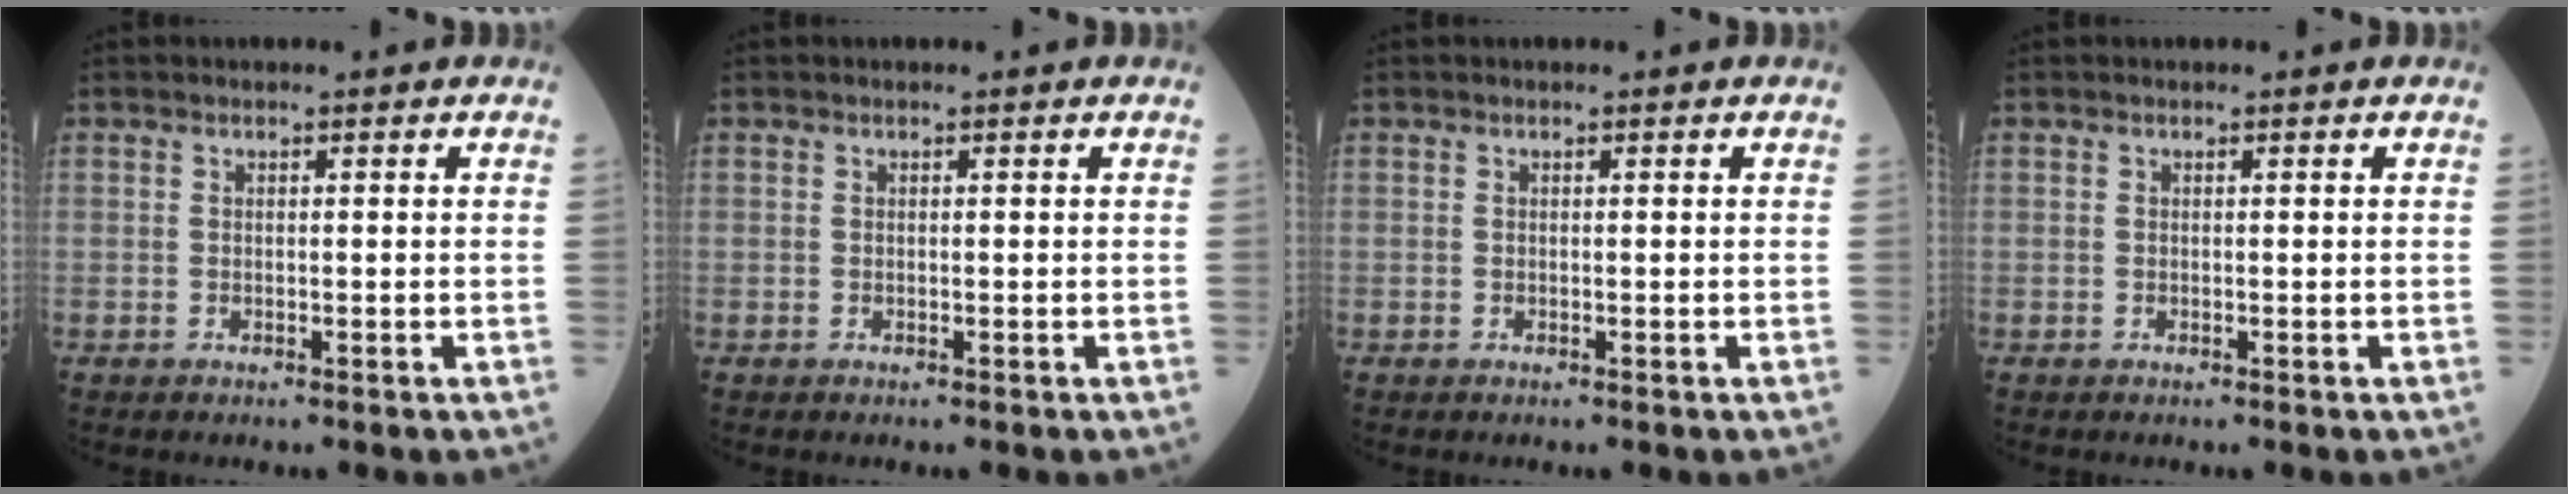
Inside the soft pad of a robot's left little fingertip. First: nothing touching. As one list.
[{"total": 0.0}, {"total": 0.0}, {"total": 0.0}]